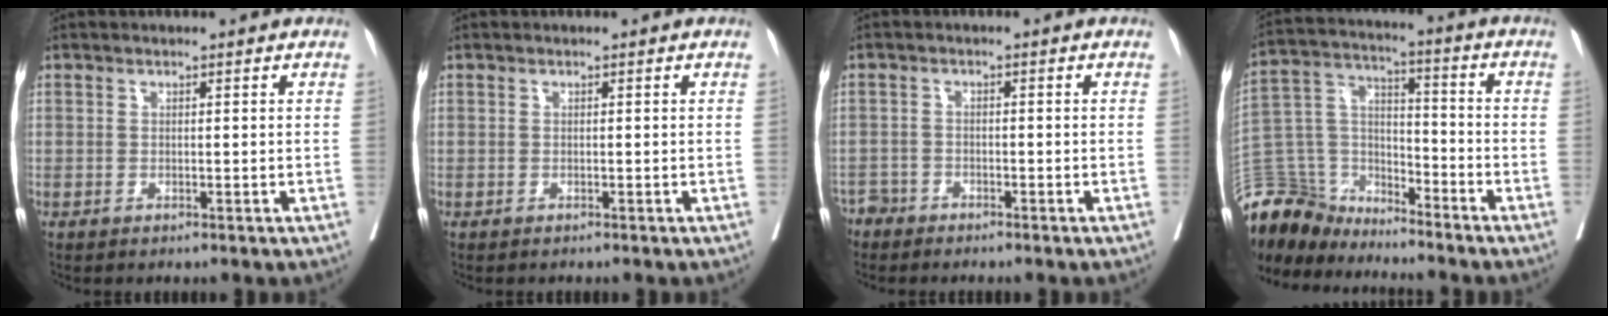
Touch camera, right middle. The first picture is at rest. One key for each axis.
{"total": 0.0}
{"total": 2.8, "fx": -2.6, "fy": 1.0, "fz": -0.2, "tx": 0.005, "ty": -0.001, "tz": -0.053}
{"total": 13.1, "fx": -12.3, "fy": 4.2, "fz": 1.2, "tx": -0.028, "ty": 0.043, "tz": -0.234}